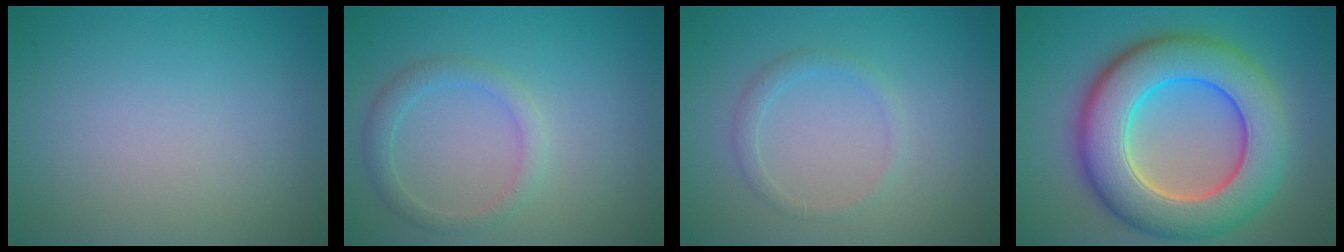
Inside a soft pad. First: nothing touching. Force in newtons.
{"total": 2.1, "press": 2.1, "slide": 0.3}
{"total": 1.4, "press": 1.4, "slide": 0.2}
{"total": 11.3, "press": 11.3, "slide": 0.7}